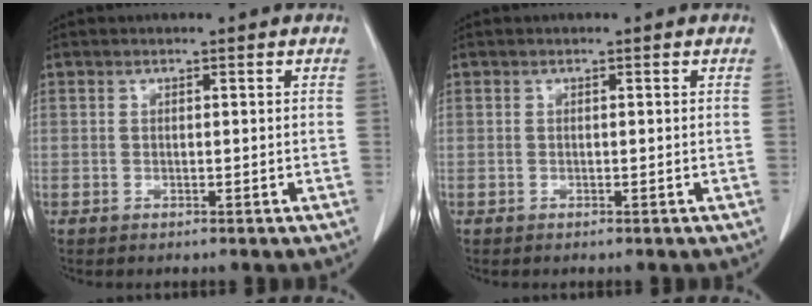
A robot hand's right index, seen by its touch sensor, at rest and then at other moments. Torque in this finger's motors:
{"motor_torque": [-0.06, 0.06, 0.00, 0.00]}